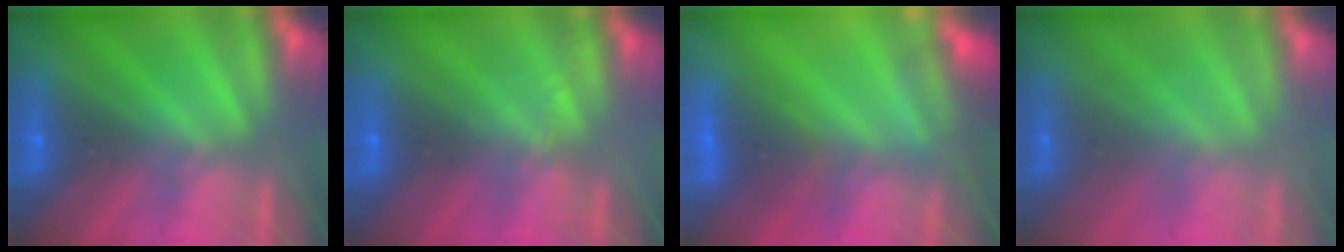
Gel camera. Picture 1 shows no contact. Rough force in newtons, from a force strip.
{"total": 2.1}
{"total": 4.9}
{"total": 2.3}